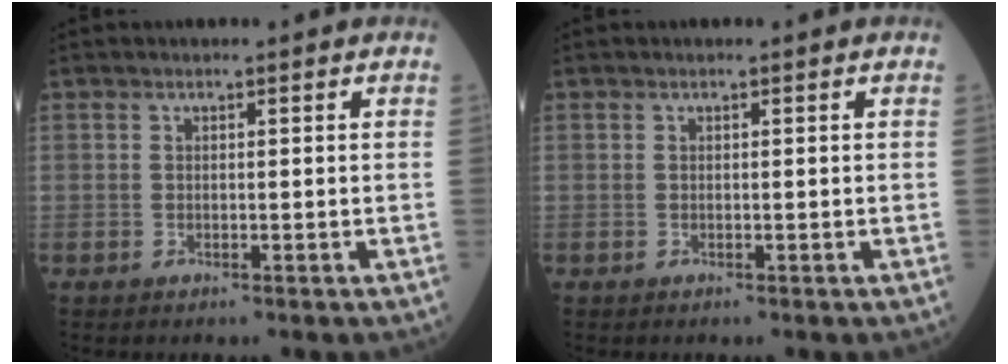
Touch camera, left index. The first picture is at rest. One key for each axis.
{"total": 0.0}